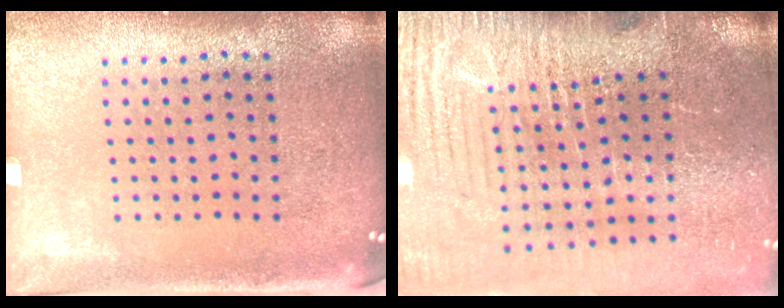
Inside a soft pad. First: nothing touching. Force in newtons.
{"total": 5.1, "press": 4.2, "slide": 2.9}